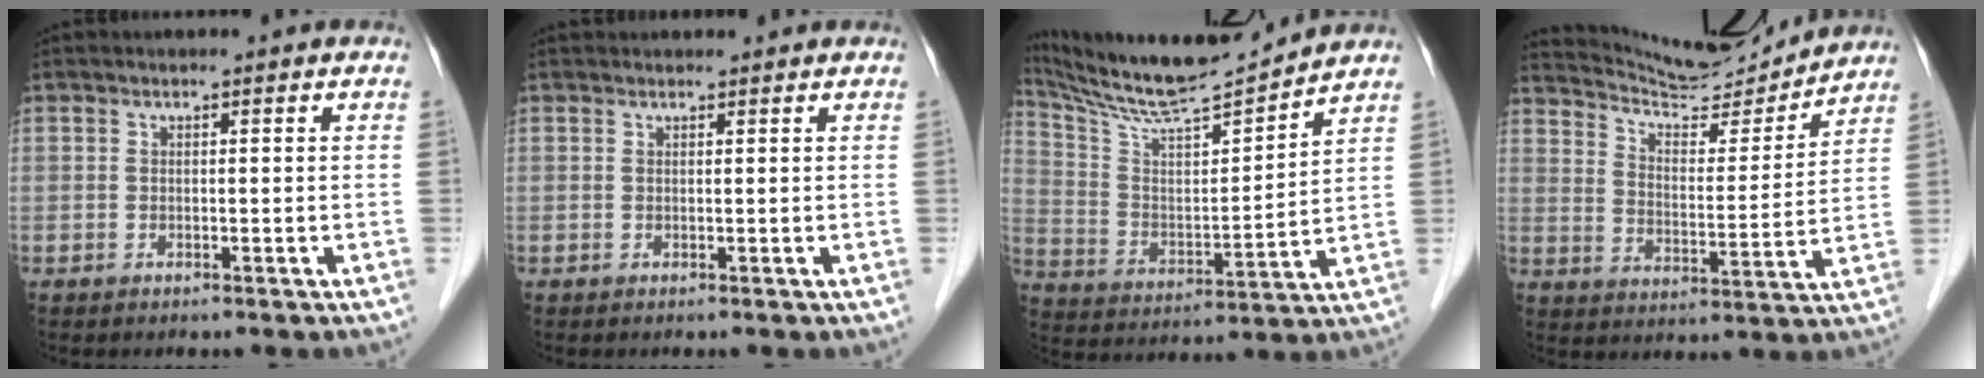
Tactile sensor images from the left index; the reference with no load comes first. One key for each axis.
{"total": 2.1, "fx": 2.1, "fy": 0.5, "fz": 0.2, "tx": -0.006, "ty": 0.022, "tz": 0.027}
{"total": 15.1, "fx": 14.4, "fy": -0.4, "fz": 4.5, "tx": -0.098, "ty": -0.008, "tz": 0.258}
{"total": 14.1, "fx": 13.7, "fy": 0.9, "fz": 2.9, "tx": -0.059, "ty": -0.009, "tz": 0.212}